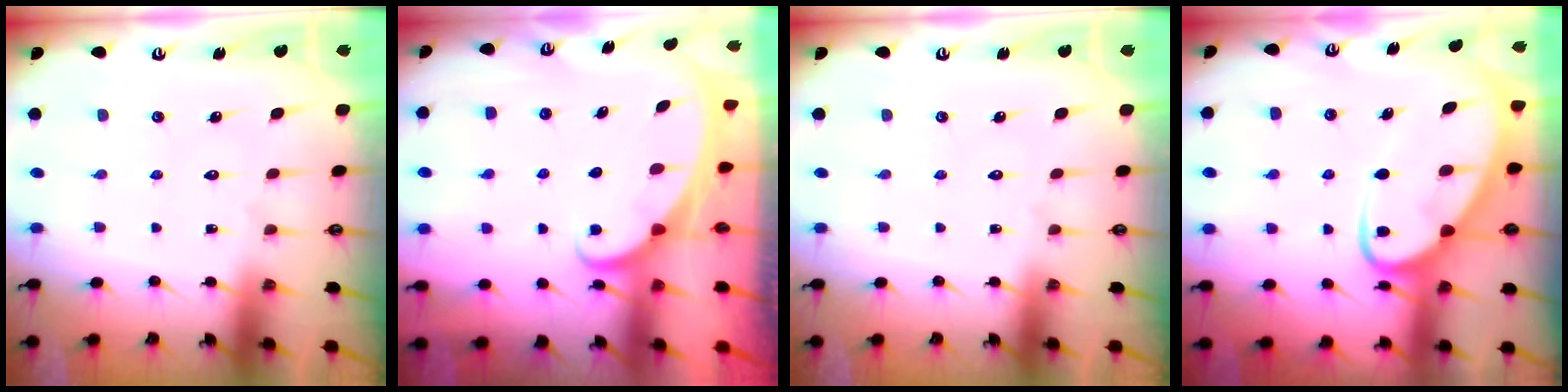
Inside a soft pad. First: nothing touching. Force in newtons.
{"total": 1.8, "press": 1.8, "slide": 0.1}
{"total": 0.0}
{"total": 10.2, "press": 10.1, "slide": 1.1}